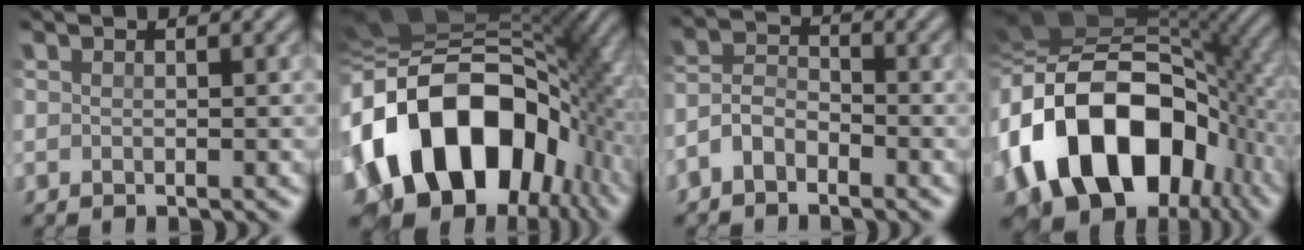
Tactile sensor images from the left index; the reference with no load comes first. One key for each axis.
{"total": 18.4, "fx": -5.2, "fy": 12.7, "fz": 12.4, "tx": -0.210, "ty": -0.009, "tz": -0.093}
{"total": 2.9, "fx": -1.9, "fy": 1.5, "fz": 1.5, "tx": -0.029, "ty": 0.009, "tz": -0.048}
{"total": 18.3, "fx": -3.7, "fy": 12.4, "fz": 12.9, "tx": -0.240, "ty": -0.007, "tz": -0.064}